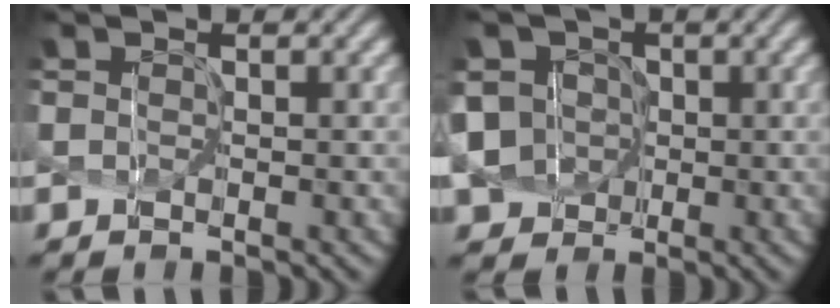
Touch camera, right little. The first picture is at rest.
{"total": 7.9, "force": [-0.3, 7.1, 3.4], "torque": [-0.101, 0.026, -0.038]}